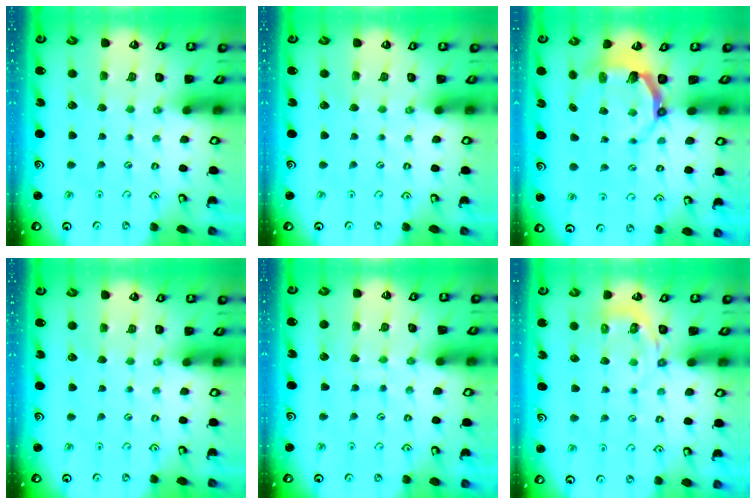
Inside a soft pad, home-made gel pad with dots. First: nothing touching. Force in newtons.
{"total": 0.0}
{"total": 5.0, "press": 3.4, "slide": 3.6}
{"total": 0.0}
{"total": 6.3, "press": 6.3, "slide": 0.6}
{"total": 4.4, "press": 3.8, "slide": 2.1}